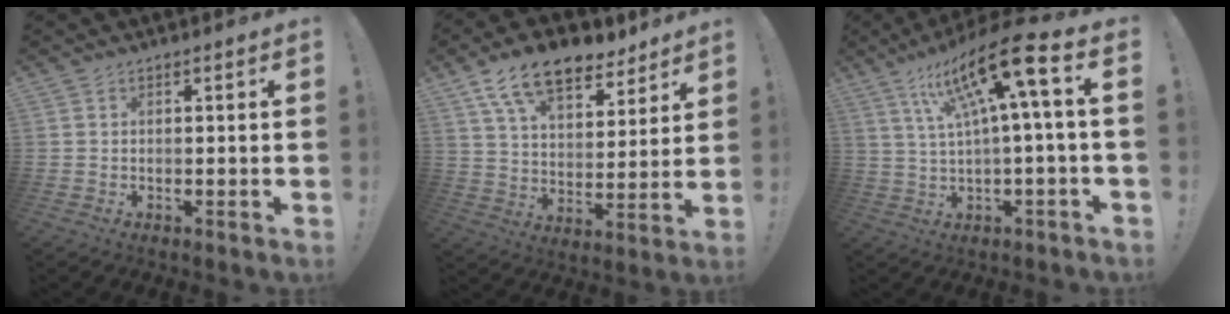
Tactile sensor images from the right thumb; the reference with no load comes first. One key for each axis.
{"total": 15.3, "fx": 10.6, "fy": 7.6, "fz": 8.0, "tx": -0.132, "ty": -0.068, "tz": 0.190}
{"total": 18.1, "fx": 6.2, "fy": 2.0, "fz": 16.8, "tx": -0.288, "ty": -0.030, "tz": 0.086}